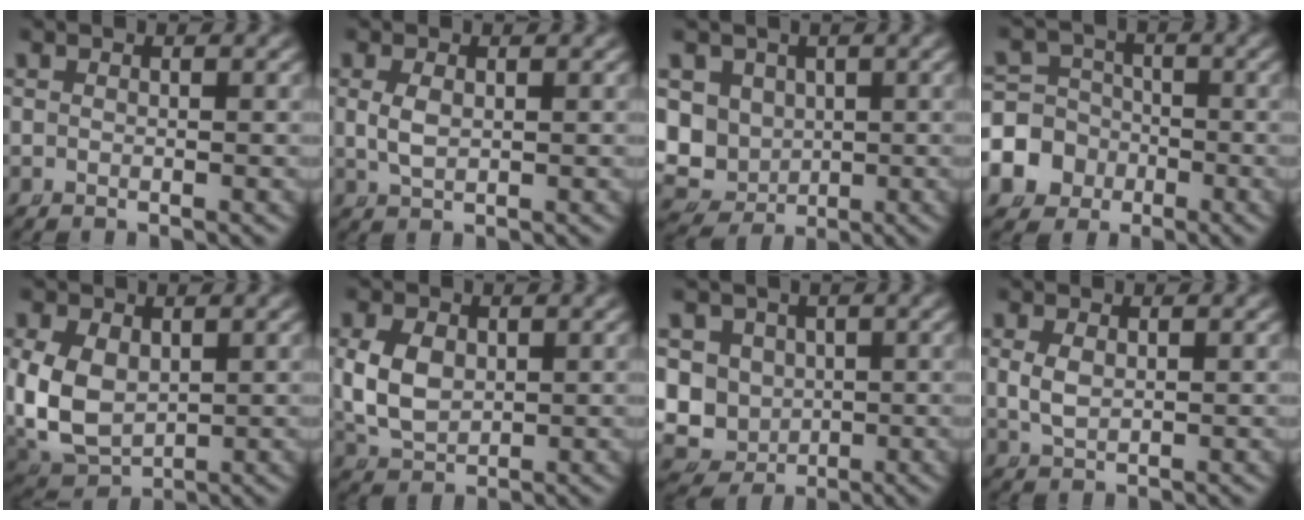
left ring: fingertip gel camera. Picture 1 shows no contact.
{"total": 1.8, "force": [0.2, 1.0, 1.5], "torque": [-0.039, -0.012, 0.017]}
{"total": 11.7, "force": [-1.3, 11.0, 3.8], "torque": [-0.132, -0.054, -0.011]}
{"total": 10.3, "force": [-3.1, 9.4, 2.7], "torque": [-0.074, -0.043, -0.051]}
{"total": 10.1, "force": [-1.2, 8.7, 4.9], "torque": [-0.149, -0.047, 0.000]}
{"total": 5.0, "force": [0.1, 4.0, 3.1], "torque": [-0.083, -0.020, 0.020]}
{"total": 13.2, "force": [-1.6, 12.5, 4.0], "torque": [-0.140, -0.055, -0.022]}
{"total": 2.0, "force": [0.2, 1.4, 1.4], "torque": [-0.042, -0.015, 0.018]}